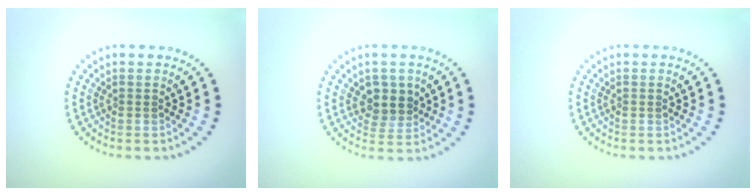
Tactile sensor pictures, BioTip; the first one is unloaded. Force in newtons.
{"total": 2.5, "press": 2.3, "slide": 1.0}
{"total": 0.0}